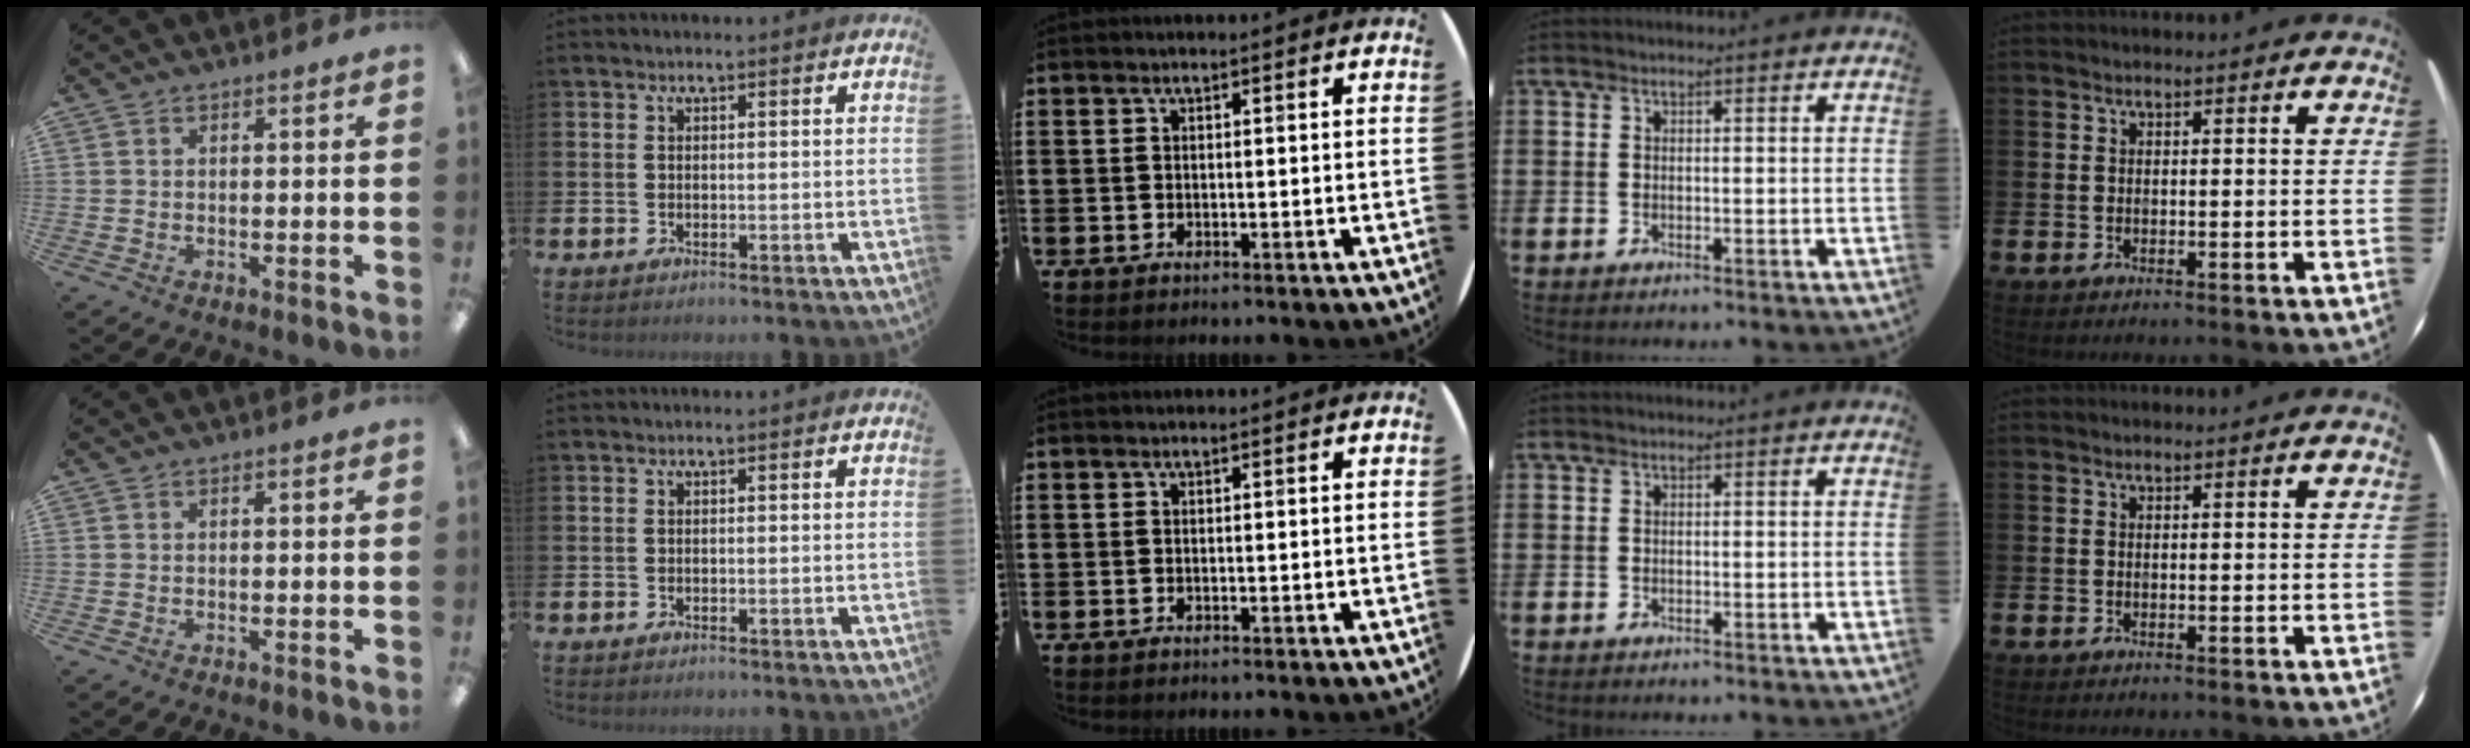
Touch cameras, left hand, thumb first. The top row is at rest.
{}